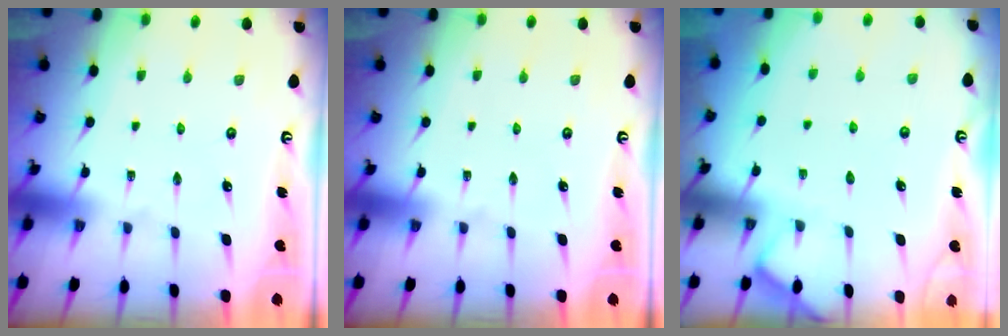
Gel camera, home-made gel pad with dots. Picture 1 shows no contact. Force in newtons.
{"total": 0.0}
{"total": 2.5, "press": 2.4, "slide": 0.4}